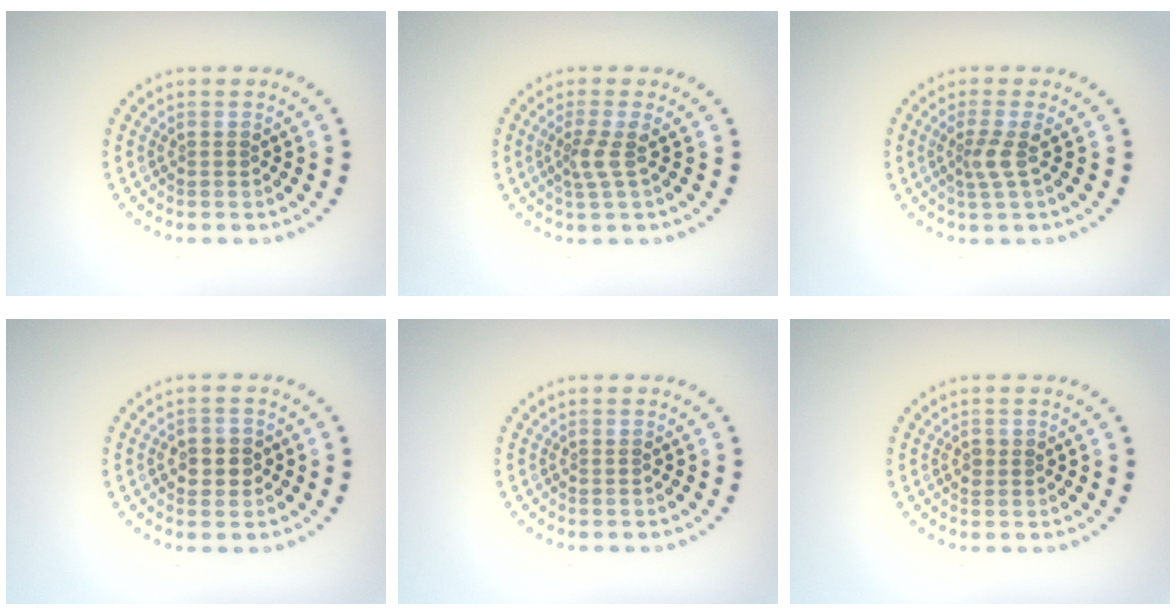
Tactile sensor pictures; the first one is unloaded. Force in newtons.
{"total": 1.9, "press": 1.4, "slide": 1.3}
{"total": 2.0, "press": 1.4, "slide": 1.4}
{"total": 2.5, "press": 2.4, "slide": 0.6}
{"total": 0.0}
{"total": 1.0, "press": 0.9, "slide": 0.2}